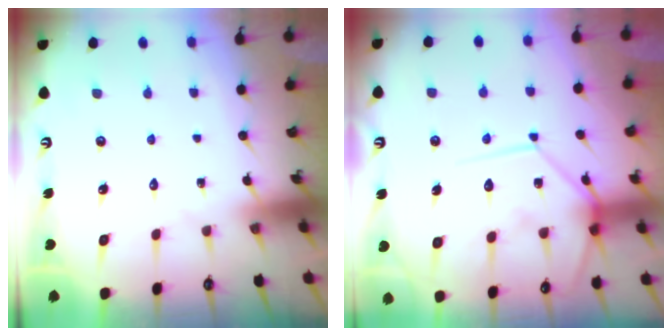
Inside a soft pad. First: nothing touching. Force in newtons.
{"total": 13.8, "press": 13.7, "slide": 1.3}